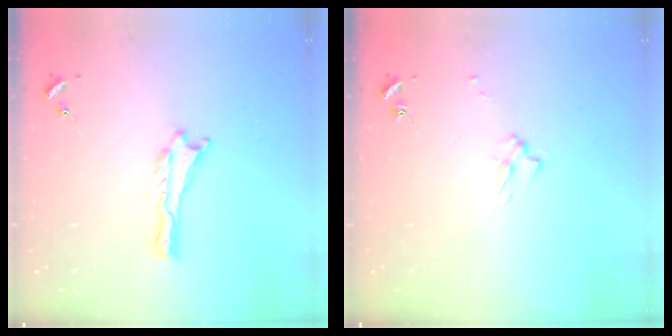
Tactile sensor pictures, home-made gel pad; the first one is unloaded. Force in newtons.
{"total": 2.5, "press": 2.5, "slide": 0.4}